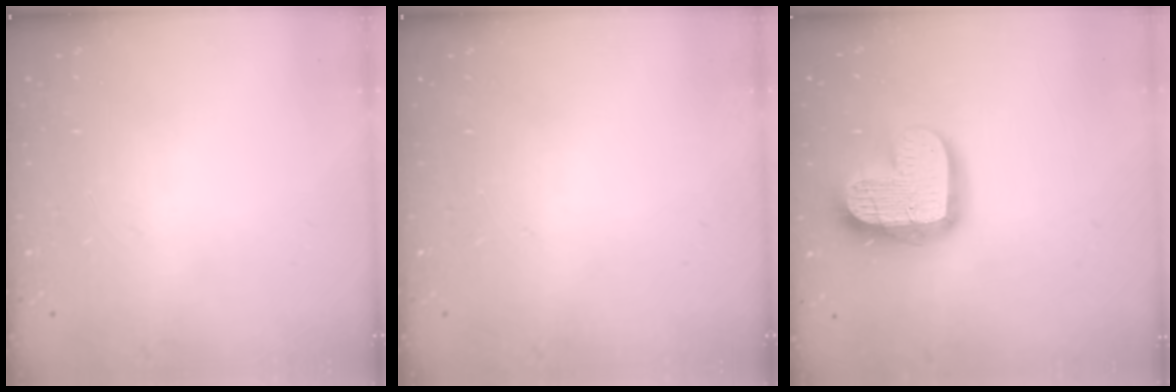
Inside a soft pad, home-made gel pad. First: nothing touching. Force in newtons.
{"total": 0.0}
{"total": 17.0, "press": 16.9, "slide": 1.4}